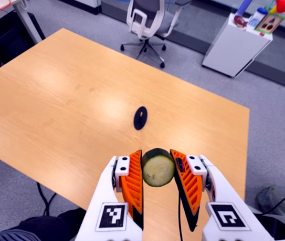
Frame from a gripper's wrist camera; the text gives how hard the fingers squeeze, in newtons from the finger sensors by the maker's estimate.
{"total": 10.8, "left": 10.1, "right": 11.5}